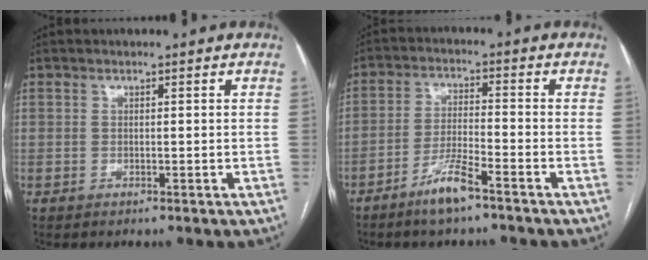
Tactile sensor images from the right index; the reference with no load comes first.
{"total": 5.9, "force": [-4.2, 0.3, 4.1], "torque": [-0.083, -0.006, -0.082]}